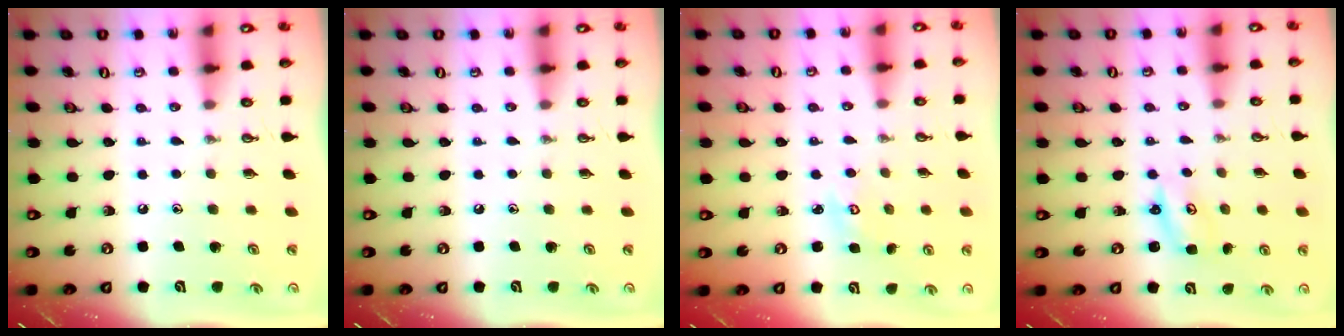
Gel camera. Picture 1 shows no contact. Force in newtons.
{"total": 0.0}
{"total": 3.2, "press": 3.2, "slide": 0.4}
{"total": 2.6, "press": 2.6, "slide": 0.2}